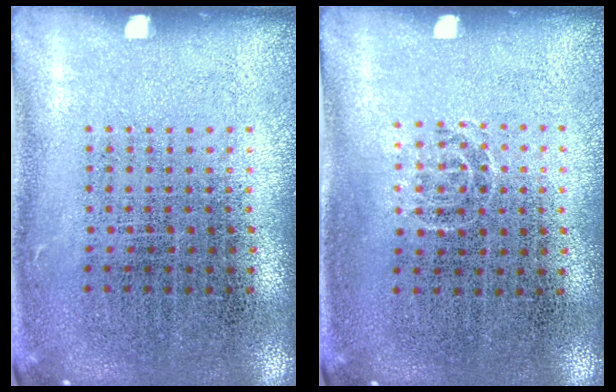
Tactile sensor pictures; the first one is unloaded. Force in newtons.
{"total": 0.6, "press": 0.4, "slide": 0.4}